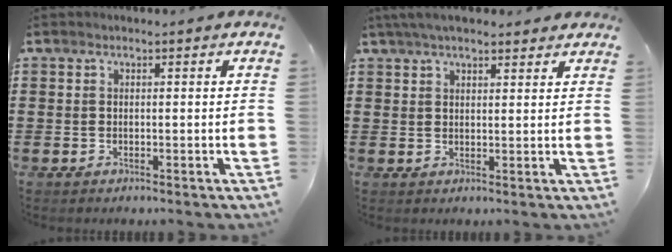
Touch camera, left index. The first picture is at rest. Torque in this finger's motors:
{"motor_torque": [0.54, -0.92, 0.81, 0.20]}